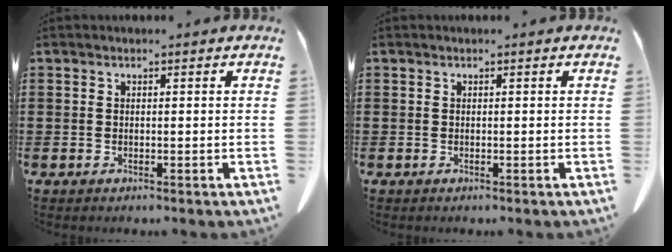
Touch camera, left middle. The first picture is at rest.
{"total": 0.0}